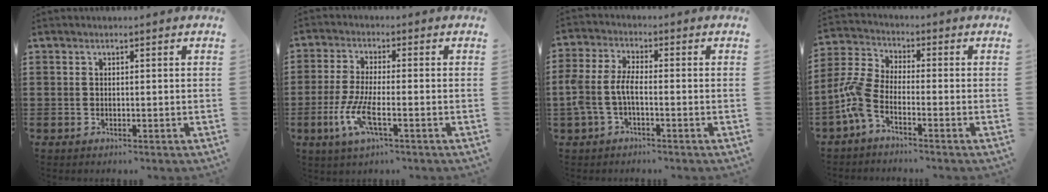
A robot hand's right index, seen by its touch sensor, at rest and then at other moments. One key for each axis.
{"total": 6.7, "fx": -2.7, "fy": 1.6, "fz": 5.9, "tx": -0.139, "ty": -0.018, "tz": -0.055}
{"total": 4.6, "fx": -1.5, "fy": 2.0, "fz": 3.8, "tx": -0.106, "ty": -0.006, "tz": -0.037}
{"total": 5.7, "fx": -3.4, "fy": 2.0, "fz": 4.2, "tx": -0.128, "ty": -0.017, "tz": -0.075}